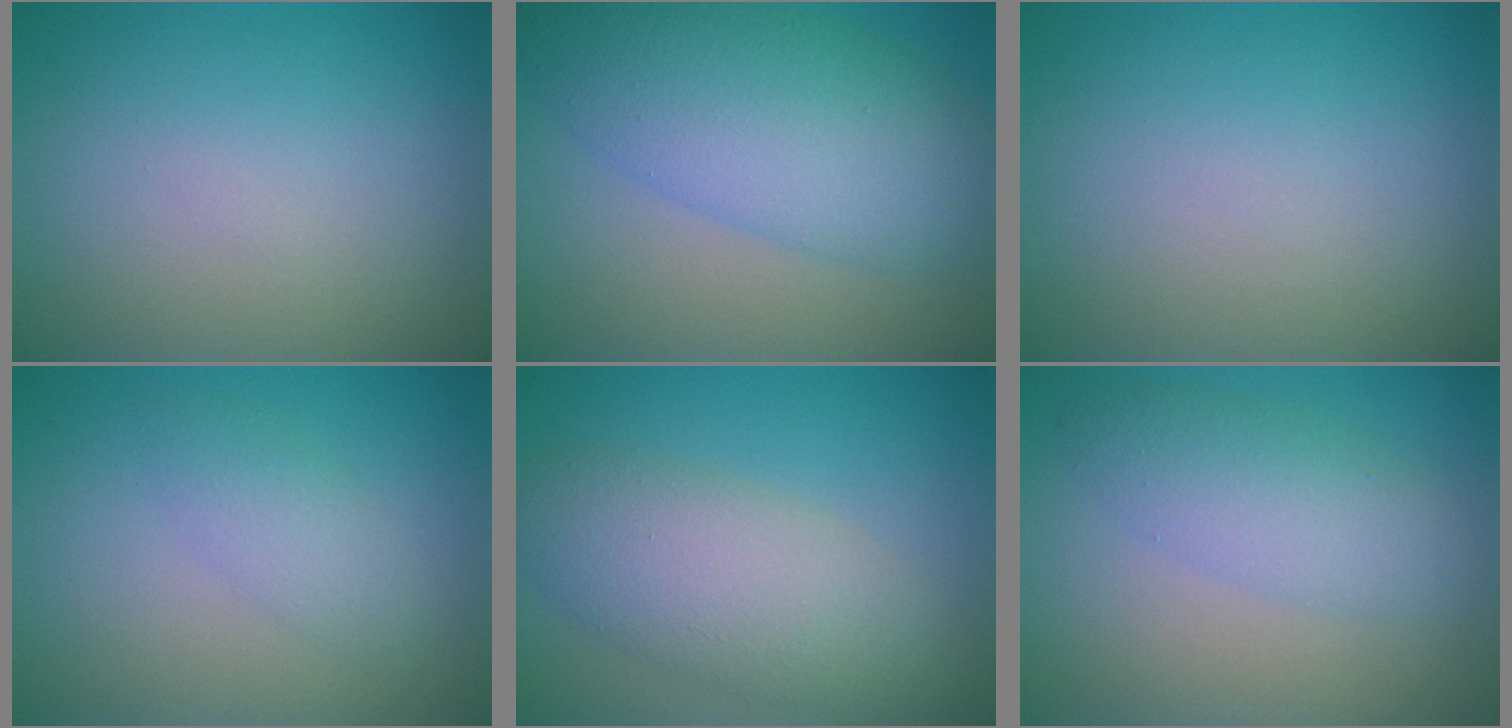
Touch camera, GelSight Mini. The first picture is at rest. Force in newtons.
{"total": 8.5, "press": 8.5, "slide": 0.2}
{"total": 0.0}
{"total": 2.0, "press": 2.0, "slide": 0.1}
{"total": 6.0, "press": 6.0, "slide": 0.2}
{"total": 3.5, "press": 3.5, "slide": 0.1}